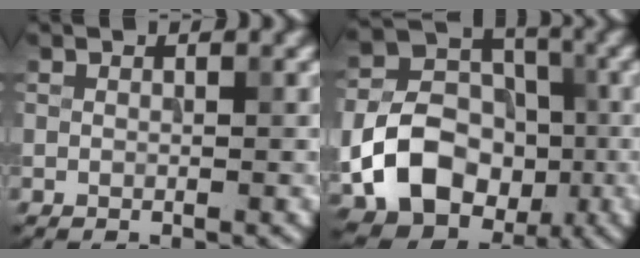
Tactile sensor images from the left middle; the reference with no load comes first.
{"total": 10.6, "force": [-3.1, 7.9, 6.2], "torque": [-0.121, -0.011, -0.058]}